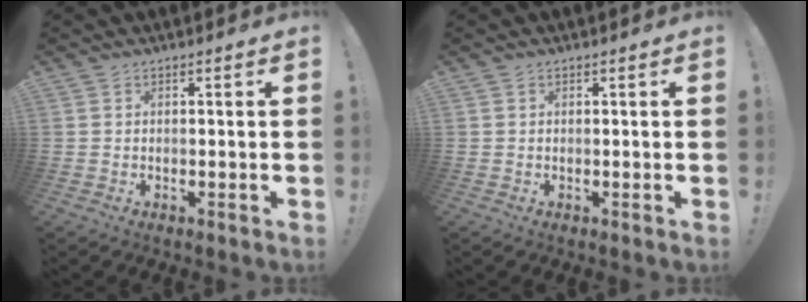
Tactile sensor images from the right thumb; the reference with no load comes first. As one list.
[{"total": 0.0}]